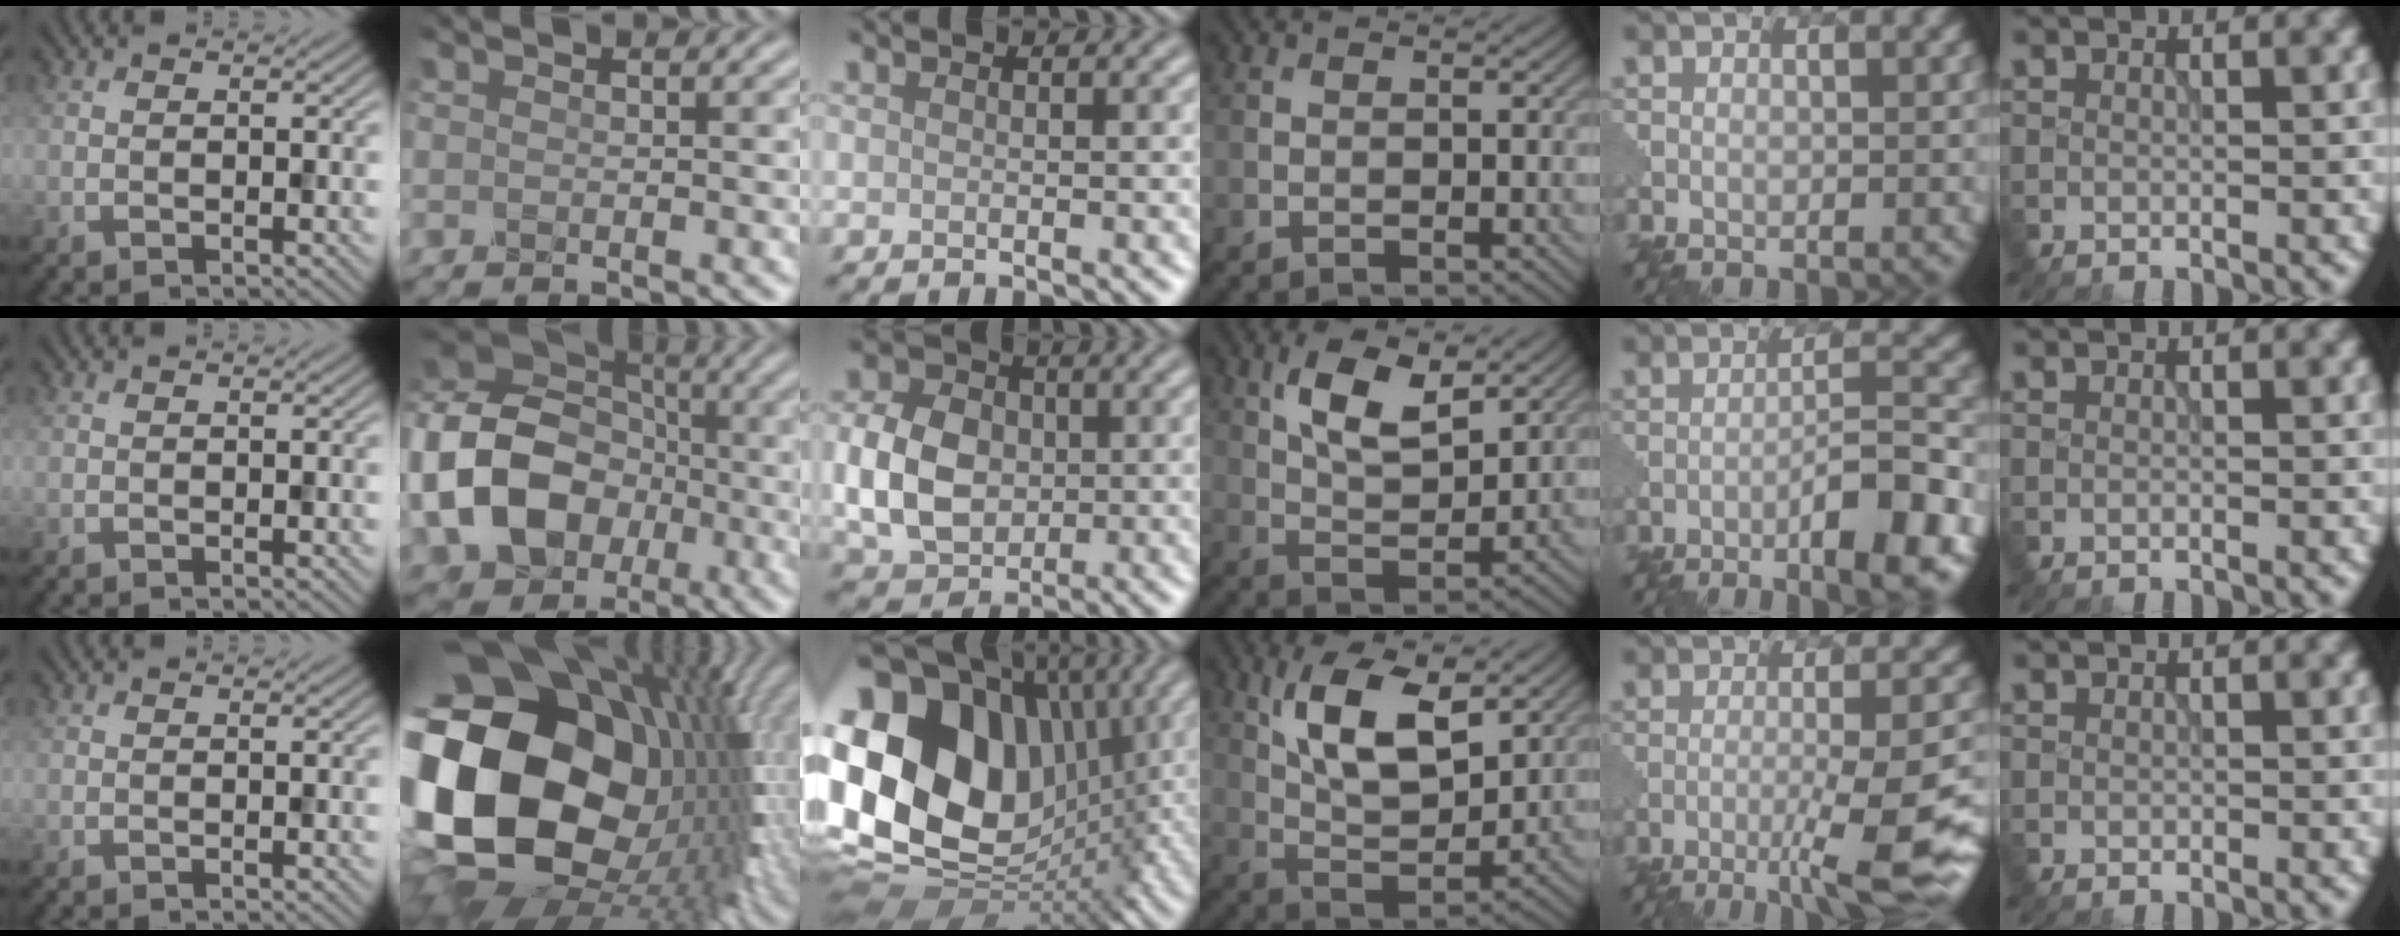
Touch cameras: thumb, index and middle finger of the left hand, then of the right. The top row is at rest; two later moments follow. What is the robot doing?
{"motion": "dispense", "object": "glue stick"}